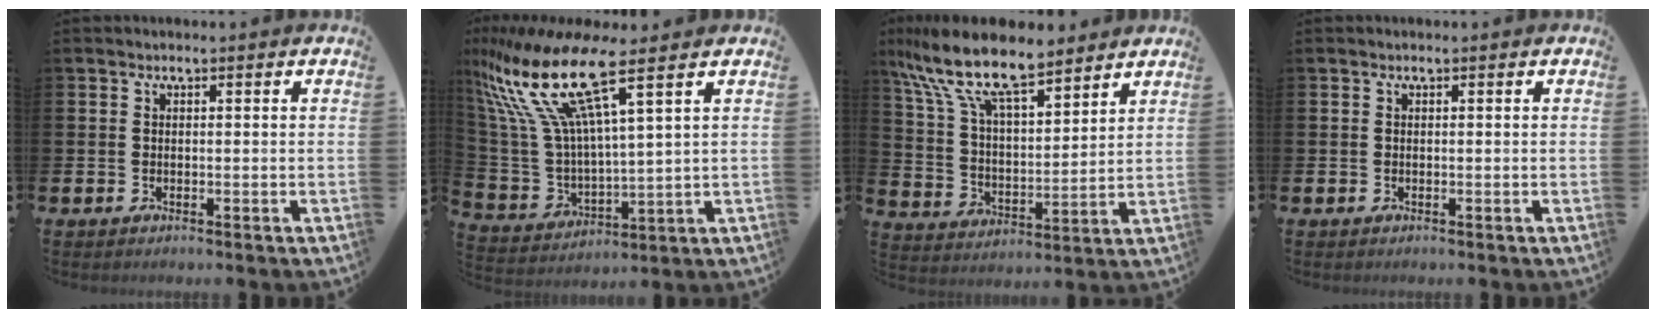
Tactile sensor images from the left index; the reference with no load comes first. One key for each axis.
{"total": 14.3, "fx": 9.5, "fy": 3.4, "fz": 10.1, "tx": -0.246, "ty": -0.047, "tz": 0.157}
{"total": 11.7, "fx": 9.7, "fy": 3.4, "fz": 5.5, "tx": -0.153, "ty": -0.046, "tz": 0.173}
{"total": 0.0}